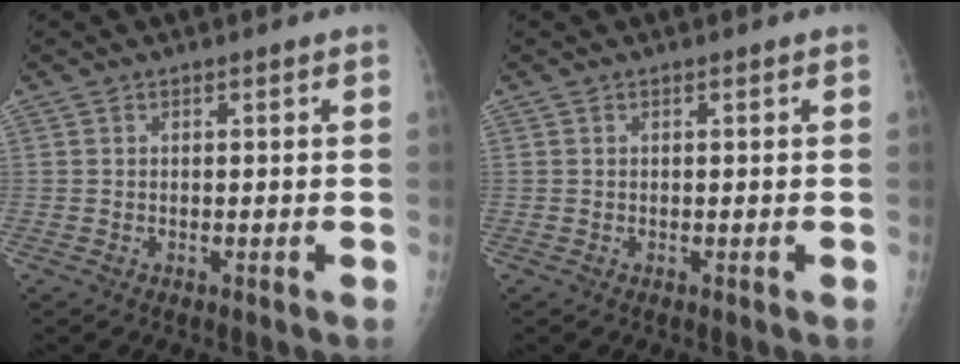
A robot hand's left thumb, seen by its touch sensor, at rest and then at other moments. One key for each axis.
{"total": 0.0}